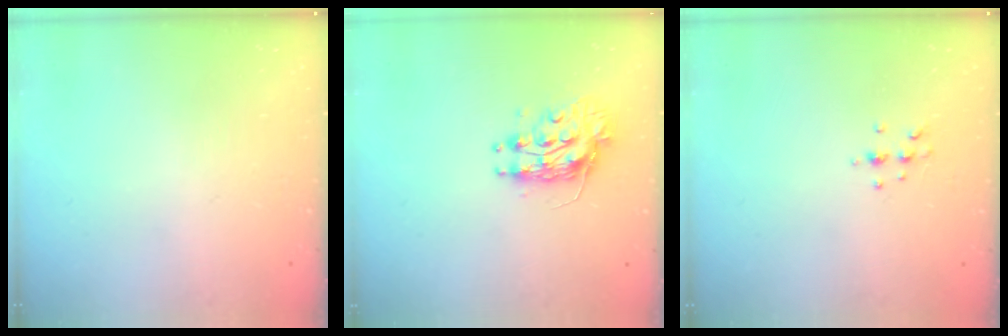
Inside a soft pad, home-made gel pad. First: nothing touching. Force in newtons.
{"total": 9.3, "press": 9.2, "slide": 0.6}
{"total": 3.8, "press": 3.6, "slide": 1.1}